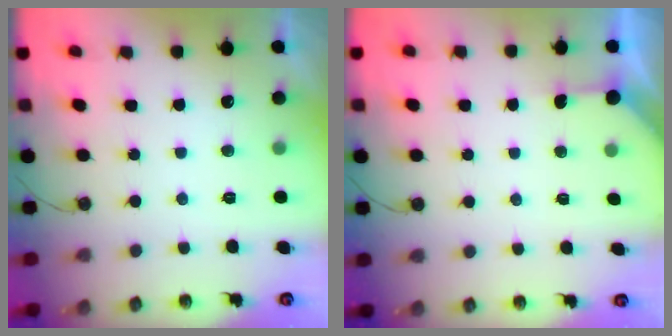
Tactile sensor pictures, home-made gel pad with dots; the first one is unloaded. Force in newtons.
{"total": 1.6, "press": 1.5, "slide": 0.3}